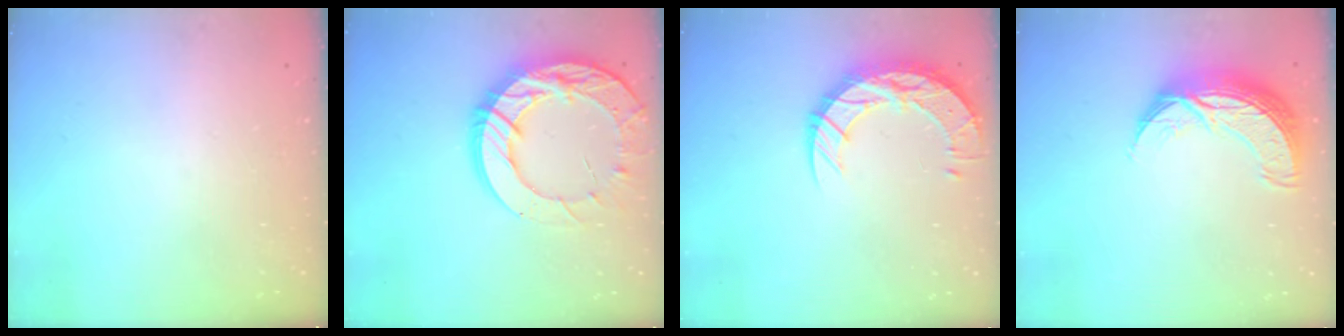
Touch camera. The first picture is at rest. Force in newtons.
{"total": 21.2, "press": 21.1, "slide": 2.1}
{"total": 16.5, "press": 16.4, "slide": 1.2}
{"total": 10.8, "press": 10.7, "slide": 1.0}